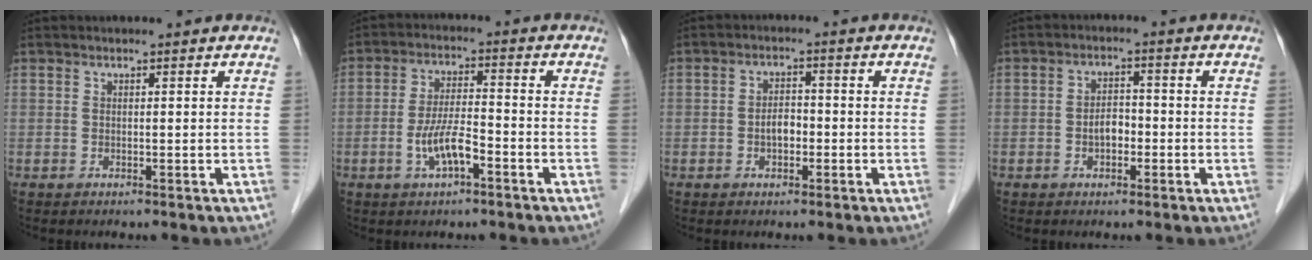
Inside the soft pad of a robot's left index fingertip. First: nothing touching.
{"total": 6.2, "force": [-2.7, 1.6, 5.3], "torque": [-0.110, 0.005, -0.049]}
{"total": 3.1, "force": [-0.9, 1.8, 2.3], "torque": [-0.042, 0.010, -0.016]}
{"total": 3.4, "force": [-1.1, 2.0, 2.5], "torque": [-0.045, 0.012, -0.019]}